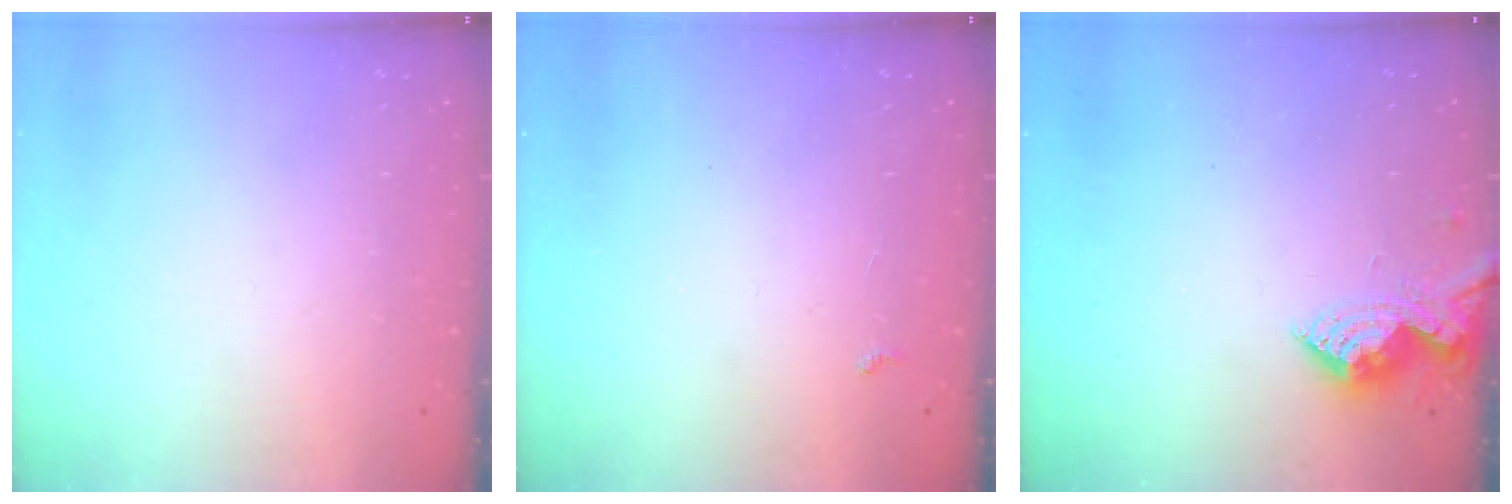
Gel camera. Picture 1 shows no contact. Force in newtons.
{"total": 2.9, "press": 2.9, "slide": 0.5}
{"total": 8.9, "press": 8.8, "slide": 0.6}